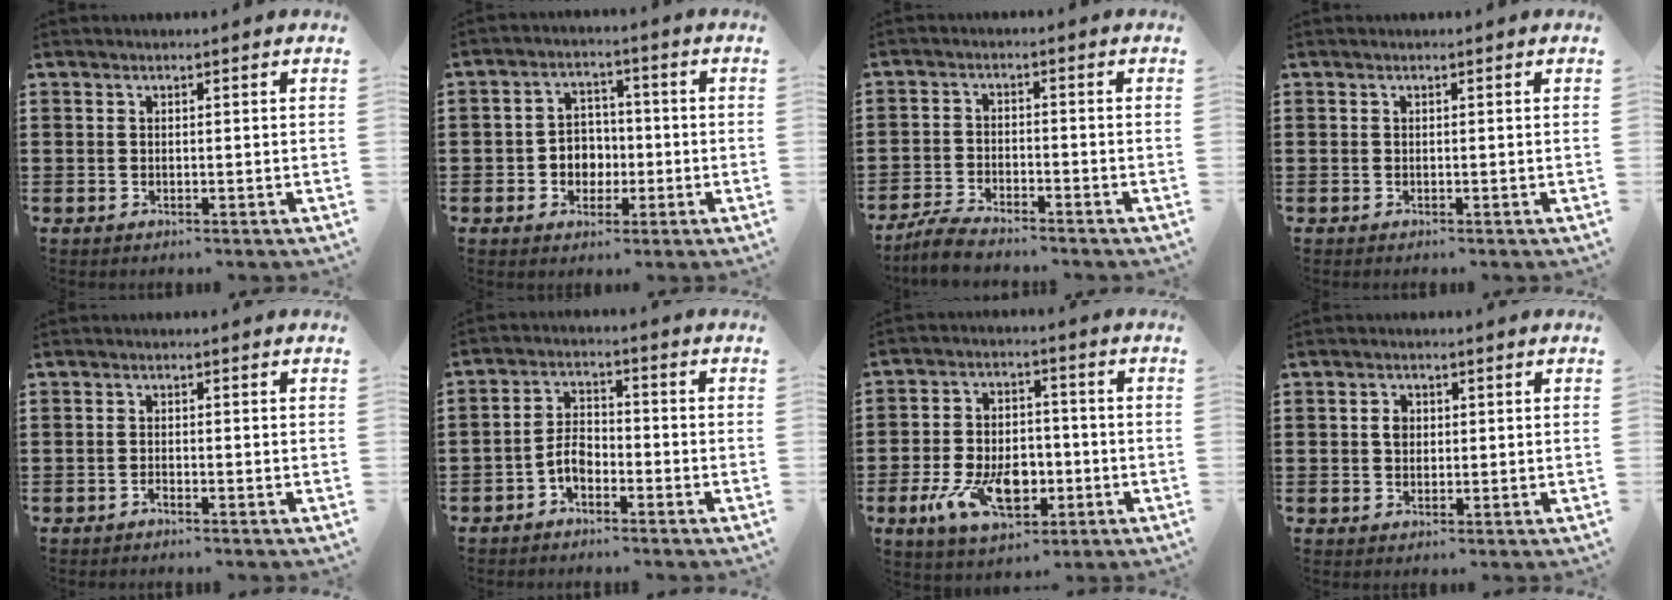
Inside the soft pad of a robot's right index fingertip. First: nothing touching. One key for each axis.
{"total": 4.1, "fx": -1.2, "fy": 3.6, "fz": 1.4, "tx": -0.030, "ty": 0.004, "tz": -0.029}
{"total": 3.9, "fx": -3.8, "fy": 0.3, "fz": 1.0, "tx": -0.032, "ty": 0.001, "tz": -0.082}
{"total": 0.0}
{"total": 0.9, "fx": -0.8, "fy": 0.0, "fz": 0.4, "tx": -0.010, "ty": -0.003, "tz": -0.016}
{"total": 4.1, "fx": -2.2, "fy": 2.3, "fz": 2.6, "tx": -0.064, "ty": 0.003, "tz": -0.047}
{"total": 10.6, "fx": -3.6, "fy": 6.3, "fz": 7.8, "tx": -0.151, "ty": 0.003, "tz": -0.059}
{"total": 2.1, "fx": 0.2, "fy": 1.7, "fz": 1.3, "tx": -0.029, "ty": 0.009, "tz": 0.004}